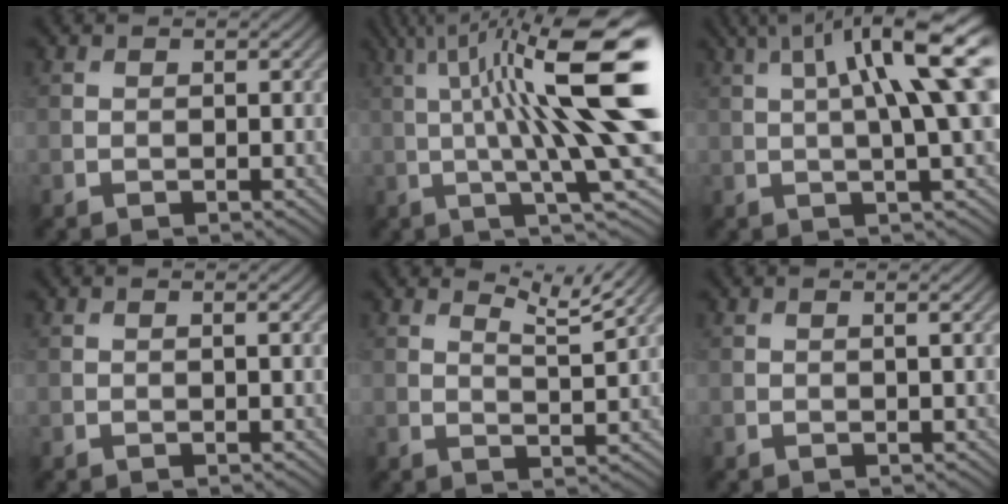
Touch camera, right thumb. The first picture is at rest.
{"total": 17.2, "force": [2.6, 3.1, 16.7], "torque": [-0.270, 0.018, 0.067]}
{"total": 11.5, "force": [3.1, 2.0, 10.9], "torque": [-0.159, 0.013, 0.053]}
{"total": 0.8, "force": [0.1, 0.0, 0.8], "torque": [-0.012, 0.003, -0.001]}
{"total": 4.2, "force": [3.3, 0.3, 2.6], "torque": [-0.055, -0.003, 0.061]}
{"total": 1.4, "force": [0.3, 0.2, 1.4], "torque": [-0.022, 0.008, -0.001]}